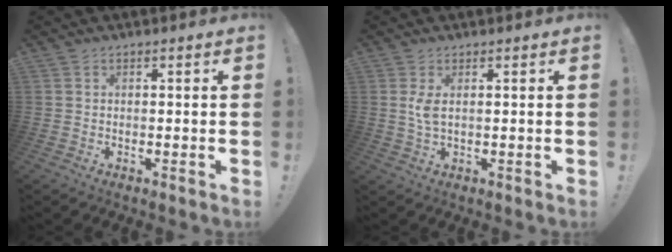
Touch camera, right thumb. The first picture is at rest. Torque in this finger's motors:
{"motor_torque": [0.59, 0.51, 0.73, -0.07, 0.00]}